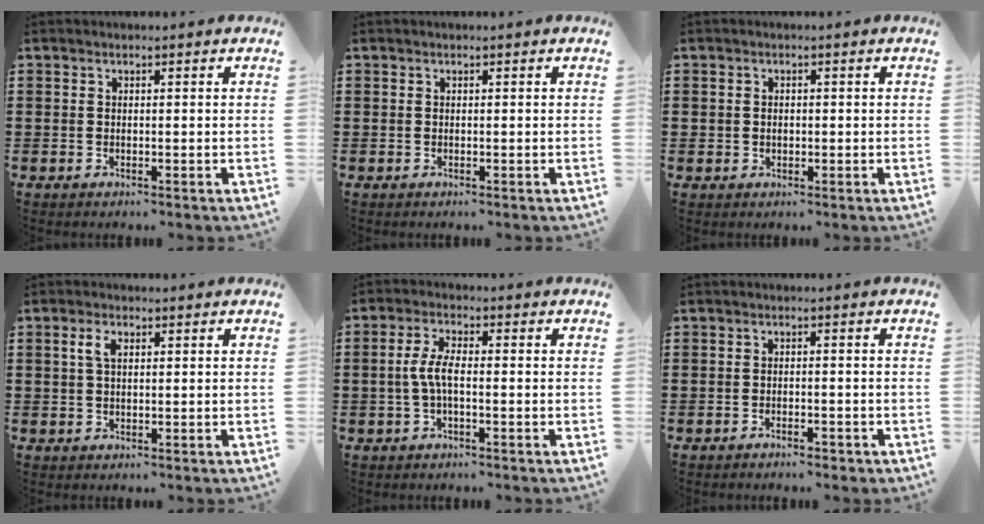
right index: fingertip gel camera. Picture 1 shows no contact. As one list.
[{"total": 0.0}, {"total": 0.9, "force": [0.1, 0.9, 0.4], "torque": [-0.010, 0.005, 0.001]}, {"total": 2.6, "force": [0.8, 1.3, 2.1], "torque": [-0.045, 0.009, 0.012]}, {"total": 4.4, "force": [-0.7, 1.4, 4.1], "torque": [-0.103, -0.004, -0.023]}, {"total": 1.3, "force": [-1.2, 0.2, 0.4], "torque": [-0.013, 0.000, -0.025]}]